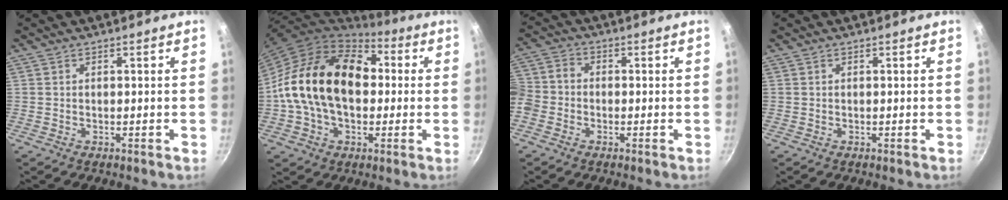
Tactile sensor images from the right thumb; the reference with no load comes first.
{"total": 21.6, "force": [1.1, 14.8, 15.7], "torque": [-0.245, 0.040, 0.008]}
{"total": 8.2, "force": [-2.6, 6.6, 4.1], "torque": [-0.086, 0.034, -0.069]}
{"total": 0.0}